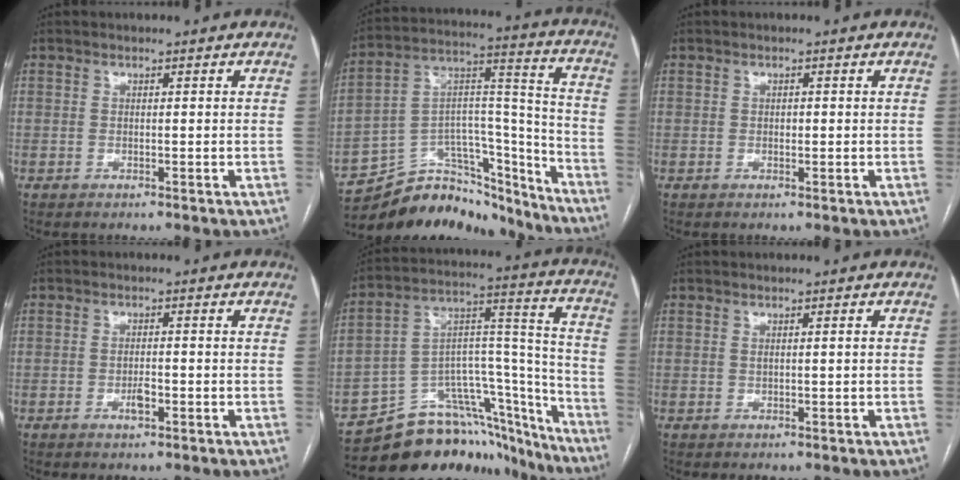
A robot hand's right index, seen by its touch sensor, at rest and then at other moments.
{"total": 22.2, "force": [-20.2, 7.2, 5.7], "torque": [-0.085, 0.056, -0.313]}
{"total": 0.7, "force": [0.0, 0.4, 0.5], "torque": [-0.009, 0.001, -0.001]}
{"total": 2.1, "force": [-0.9, 0.6, 1.8], "torque": [-0.032, 0.001, -0.014]}
{"total": 23.1, "force": [-19.4, 9.6, 8.2], "torque": [-0.083, 0.068, -0.285]}
{"total": 0.7, "force": [0.1, 0.0, 0.7], "torque": [-0.015, 0.001, 0.004]}